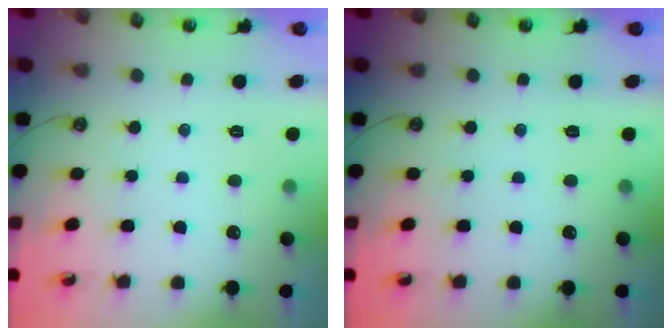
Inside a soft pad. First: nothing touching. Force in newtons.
{"total": 0.0}